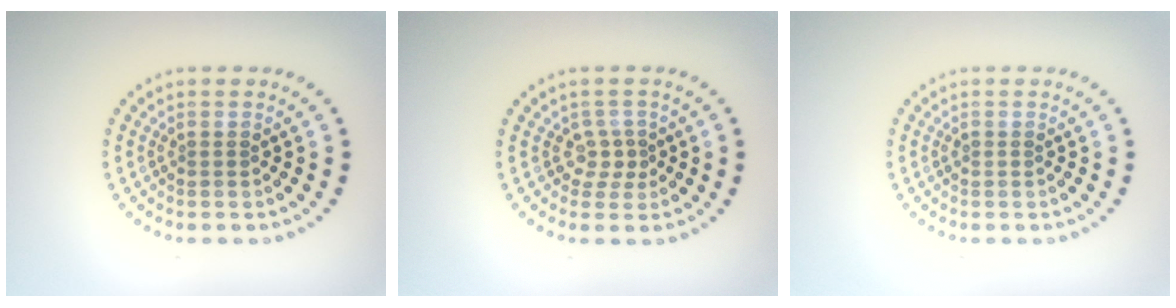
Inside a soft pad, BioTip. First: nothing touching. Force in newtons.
{"total": 1.7, "press": 1.2, "slide": 1.2}
{"total": 0.5, "press": 0.5, "slide": 0.1}